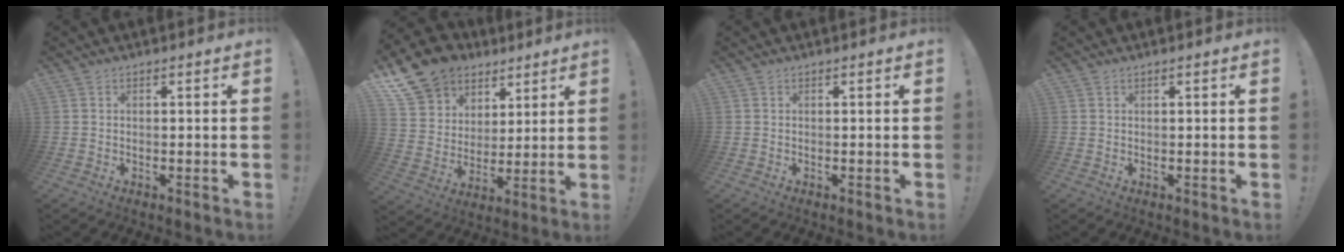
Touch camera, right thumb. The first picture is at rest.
{"total": 15.1, "force": [9.6, 10.8, 4.5], "torque": [-0.075, -0.064, 0.193]}
{"total": 0.0}
{"total": 0.0}